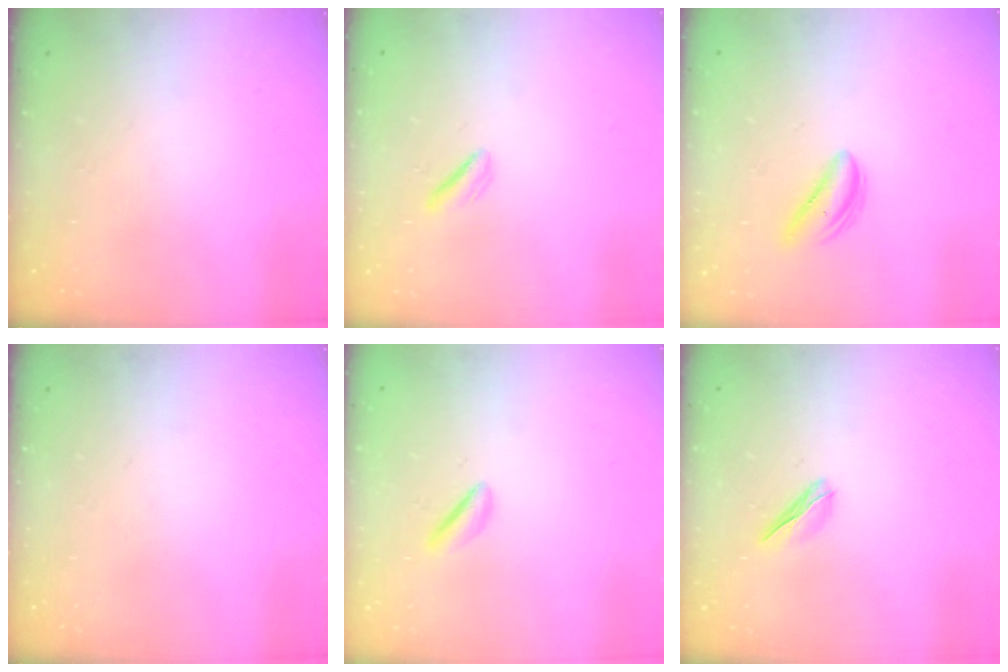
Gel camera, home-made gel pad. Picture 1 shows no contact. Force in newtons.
{"total": 2.0, "press": 2.0, "slide": 0.6}
{"total": 3.4, "press": 3.4, "slide": 0.2}
{"total": 0.0}
{"total": 2.1, "press": 1.9, "slide": 0.9}
{"total": 3.5, "press": 3.4, "slide": 0.8}